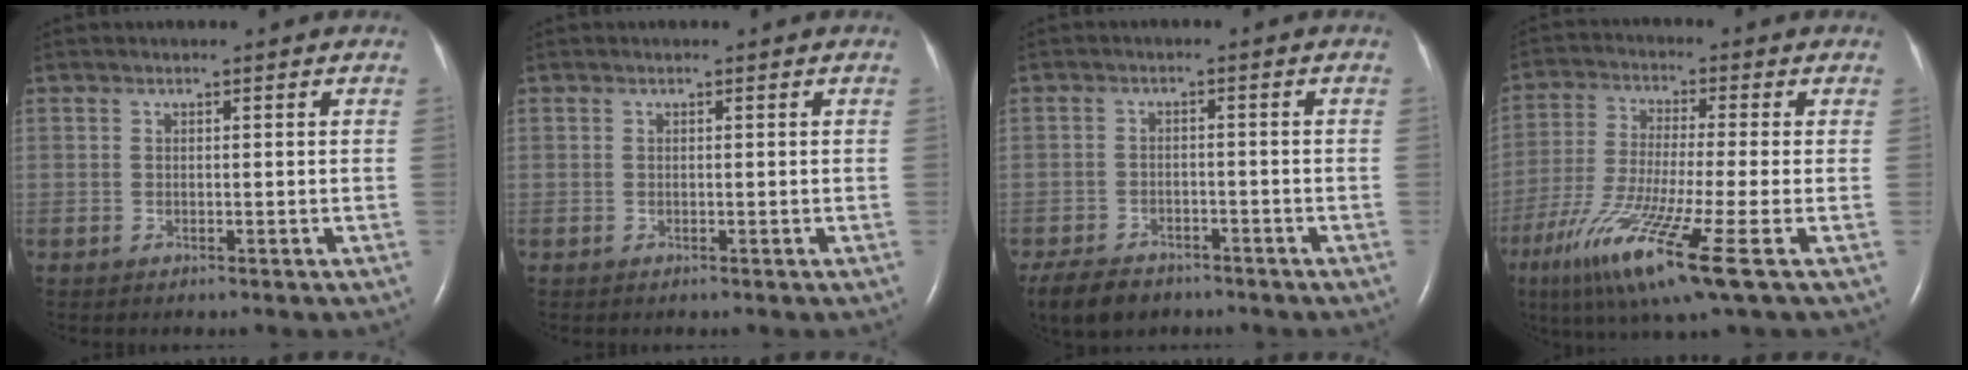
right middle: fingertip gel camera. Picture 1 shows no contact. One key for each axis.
{"total": 0.0}
{"total": 8.1, "fx": -6.1, "fy": 4.4, "fz": 3.1, "tx": -0.063, "ty": -0.007, "tz": -0.097}
{"total": 14.3, "fx": -6.9, "fy": -0.1, "fz": 12.5, "tx": -0.258, "ty": -0.044, "tz": -0.127}